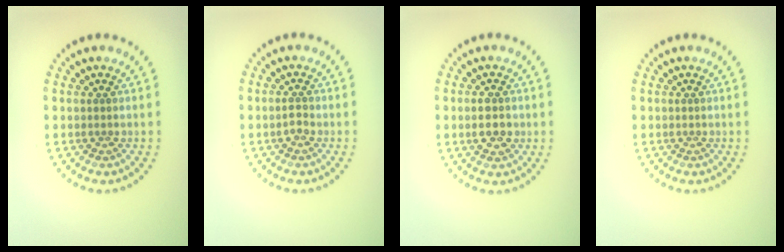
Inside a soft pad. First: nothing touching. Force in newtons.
{"total": 1.1, "press": 1.0, "slide": 0.3}
{"total": 2.2, "press": 2.2, "slide": 0.2}
{"total": 0.0}